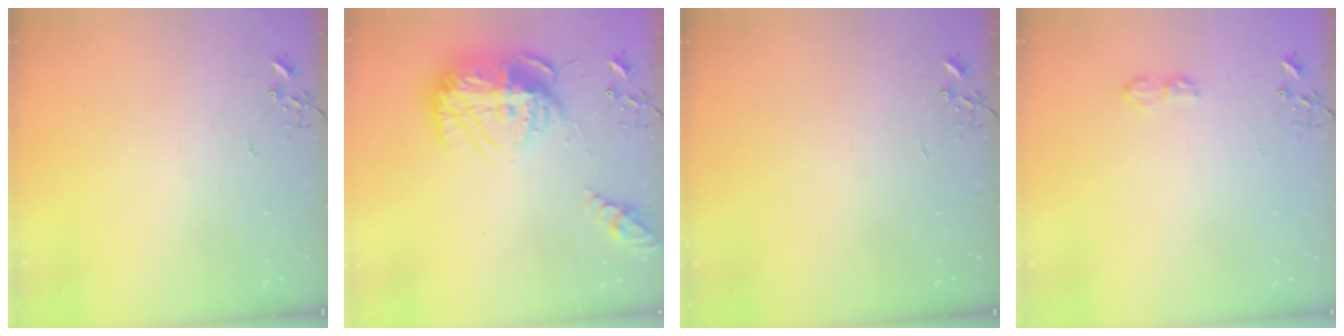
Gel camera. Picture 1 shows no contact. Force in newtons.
{"total": 18.9, "press": 18.9, "slide": 1.6}
{"total": 0.0}
{"total": 7.0, "press": 7.0, "slide": 0.8}